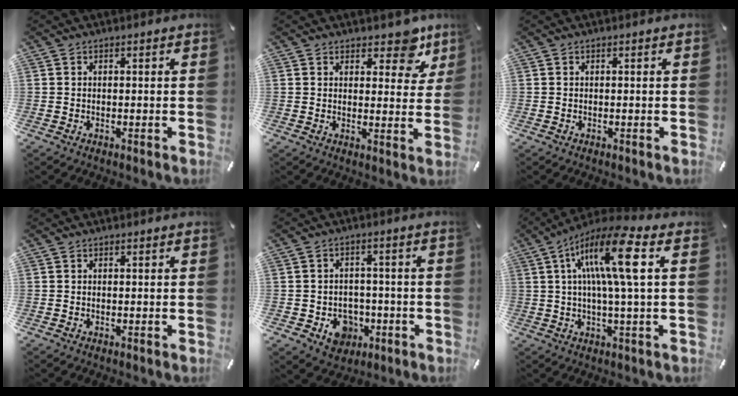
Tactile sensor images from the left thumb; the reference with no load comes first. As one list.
[{"total": 8.8, "force": [5.9, 4.9, 4.2], "torque": [-0.028, -0.040, 0.100]}, {"total": 0.0}, {"total": 0.0}, {"total": 7.2, "force": [-2.3, 6.3, 2.7], "torque": [-0.038, 0.017, -0.035]}, {"total": 15.3, "force": [4.0, 2.2, 14.6], "torque": [-0.280, 0.000, 0.054]}]